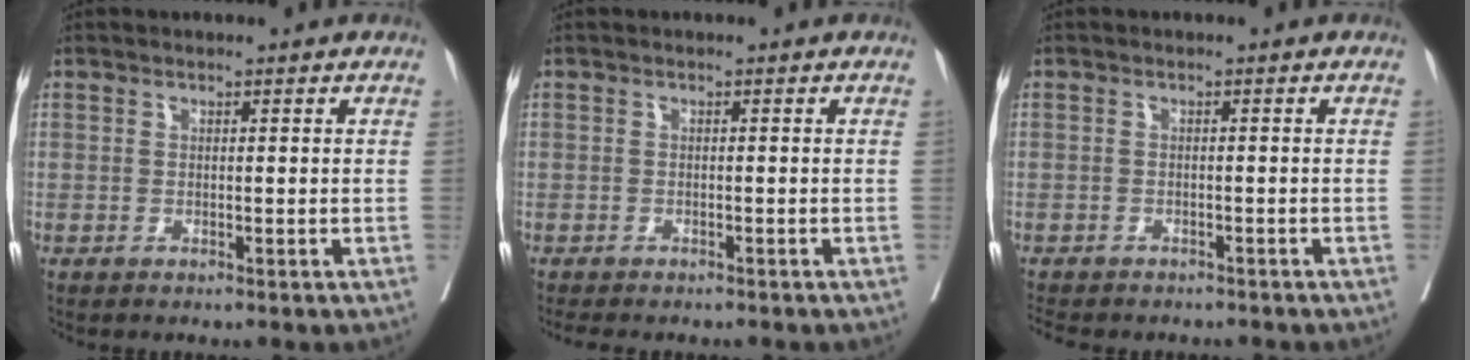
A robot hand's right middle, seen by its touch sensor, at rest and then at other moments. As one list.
[{"total": 4.8, "force": [-4.1, 1.5, 1.9], "torque": [-0.030, -0.010, -0.056]}, {"total": 8.7, "force": [-7.7, 2.6, 3.2], "torque": [-0.061, -0.006, -0.101]}]